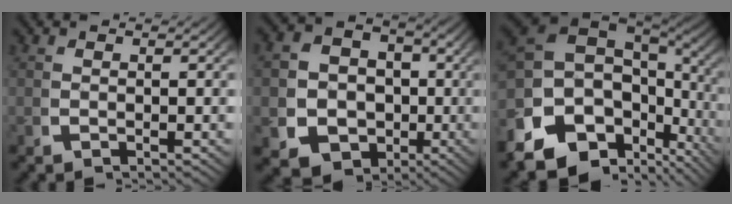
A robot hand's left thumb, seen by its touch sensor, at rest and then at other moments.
{"total": 13.3, "force": [-3.6, 11.5, 5.6], "torque": [-0.123, -0.054, -0.050]}
{"total": 16.5, "force": [-0.5, 11.8, 11.6], "torque": [-0.218, -0.030, -0.002]}